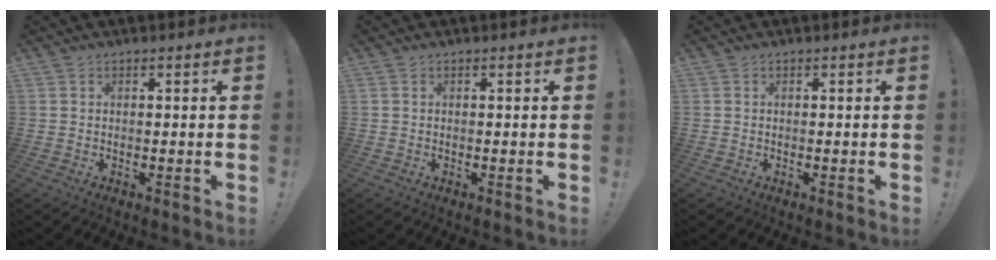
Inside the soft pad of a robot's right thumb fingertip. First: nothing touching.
{"total": 0.0}
{"total": 0.0}